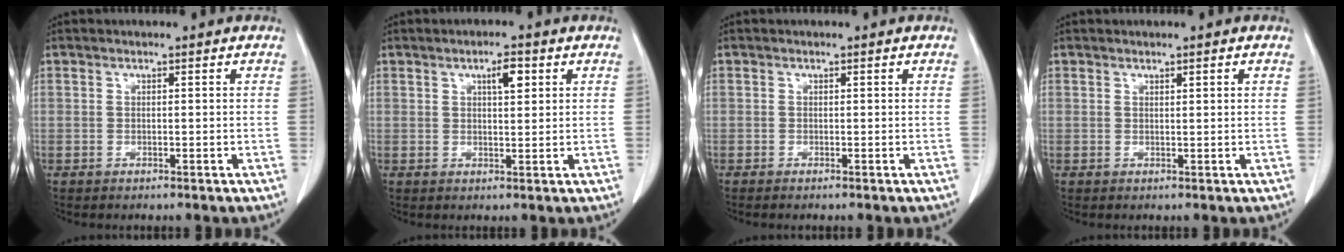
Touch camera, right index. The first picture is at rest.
{"total": 3.3, "force": [1.5, 0.9, 2.8], "torque": [-0.046, 0.001, 0.023]}
{"total": 0.5, "force": [-0.4, 0.0, 0.3], "torque": [-0.009, -0.002, -0.009]}
{"total": 0.8, "force": [0.5, 0.0, 0.6], "torque": [-0.011, 0.000, 0.008]}